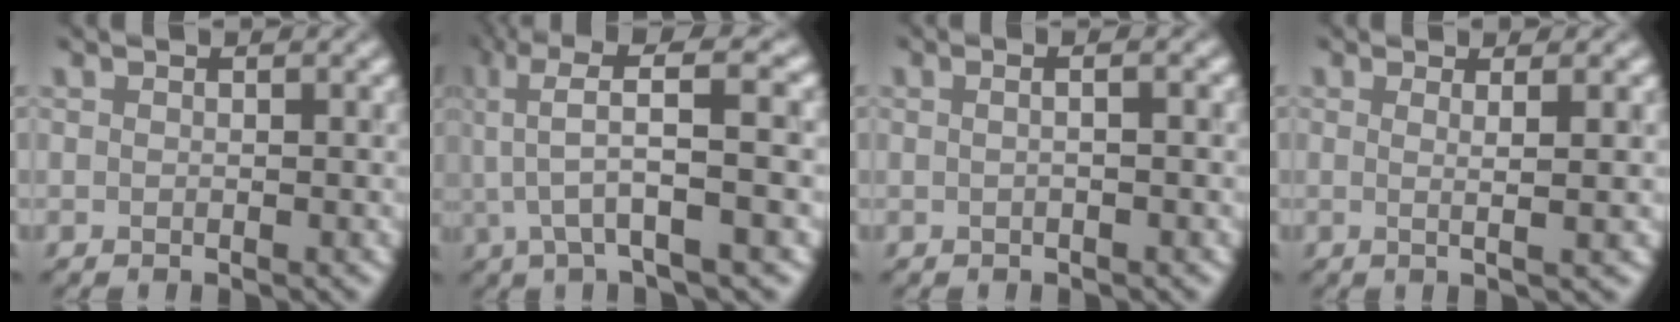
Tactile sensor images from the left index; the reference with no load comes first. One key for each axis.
{"total": 5.3, "fx": 0.6, "fy": -0.2, "fz": 5.2, "tx": -0.120, "ty": 0.004, "tz": 0.051}
{"total": 1.5, "fx": 0.0, "fy": 0.5, "fz": 1.4, "tx": -0.014, "ty": 0.006, "tz": 0.000}
{"total": 2.2, "fx": 0.3, "fy": -0.3, "fz": 2.2, "tx": -0.042, "ty": 0.001, "tz": 0.007}